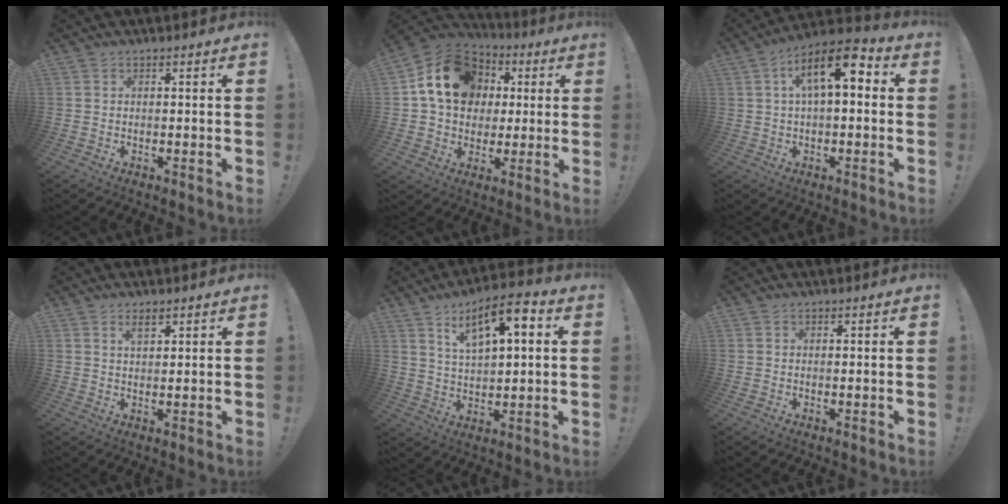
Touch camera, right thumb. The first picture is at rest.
{"total": 17.7, "force": [4.6, 14.3, 9.3], "torque": [-0.136, -0.003, 0.096]}
{"total": 12.6, "force": [3.3, 5.6, 10.8], "torque": [-0.169, 0.000, 0.057]}
{"total": 2.6, "force": [2.0, 1.2, 1.3], "torque": [-0.022, -0.003, 0.034]}
{"total": 11.9, "force": [5.4, 4.3, 9.6], "torque": [-0.153, -0.016, 0.089]}
{"total": 0.0}